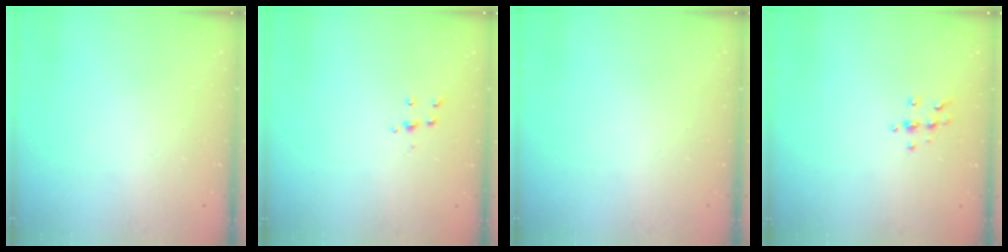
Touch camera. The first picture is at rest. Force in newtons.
{"total": 3.5, "press": 3.5, "slide": 0.3}
{"total": 0.0}
{"total": 6.2, "press": 6.1, "slide": 1.3}